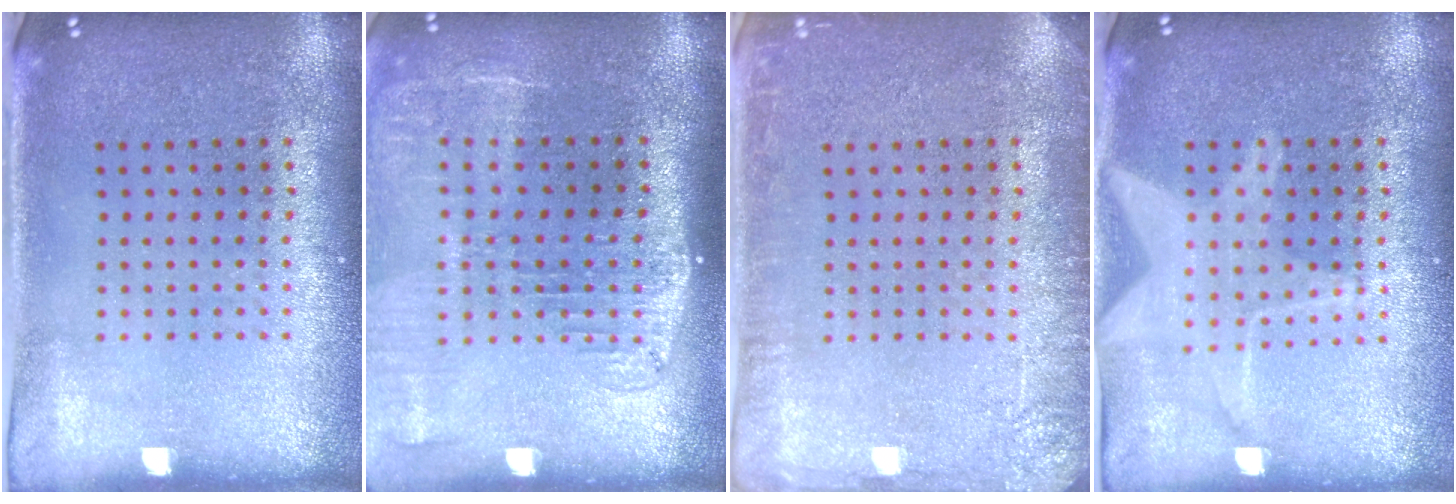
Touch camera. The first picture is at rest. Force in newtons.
{"total": 2.1, "press": 1.7, "slide": 1.2}
{"total": 2.6, "press": 2.5, "slide": 0.5}
{"total": 1.6, "press": 1.6, "slide": 0.2}